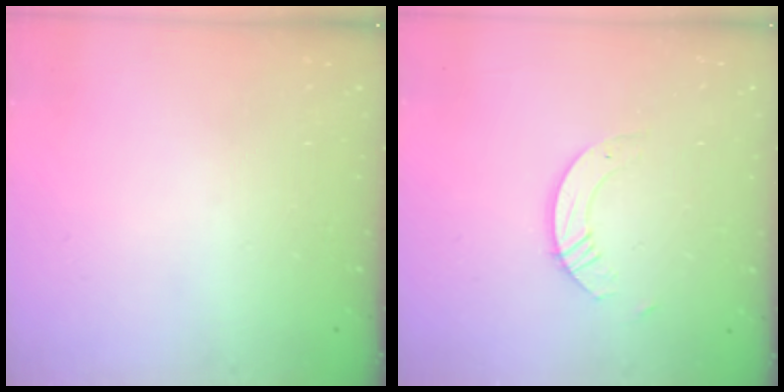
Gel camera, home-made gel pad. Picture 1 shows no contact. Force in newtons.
{"total": 3.8, "press": 3.7, "slide": 0.4}